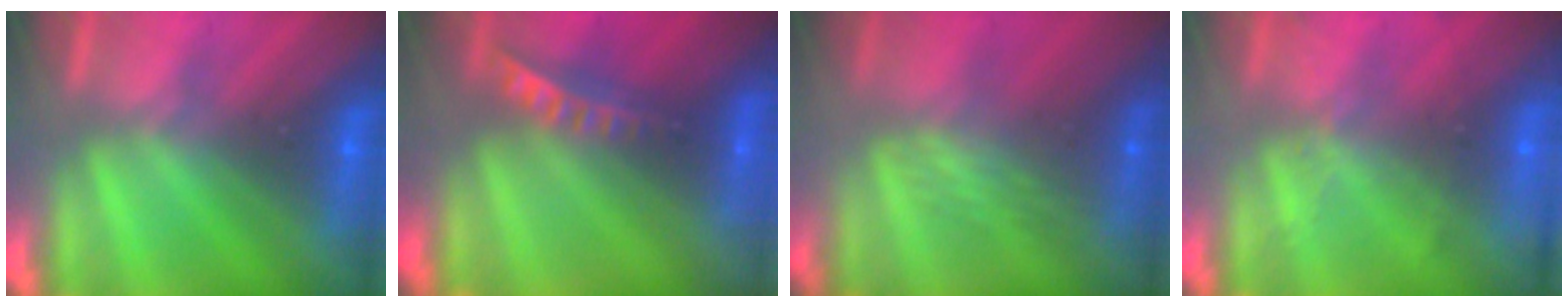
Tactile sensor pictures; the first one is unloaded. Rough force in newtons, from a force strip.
{"total": 5.7}
{"total": 2.4}
{"total": 2.2}